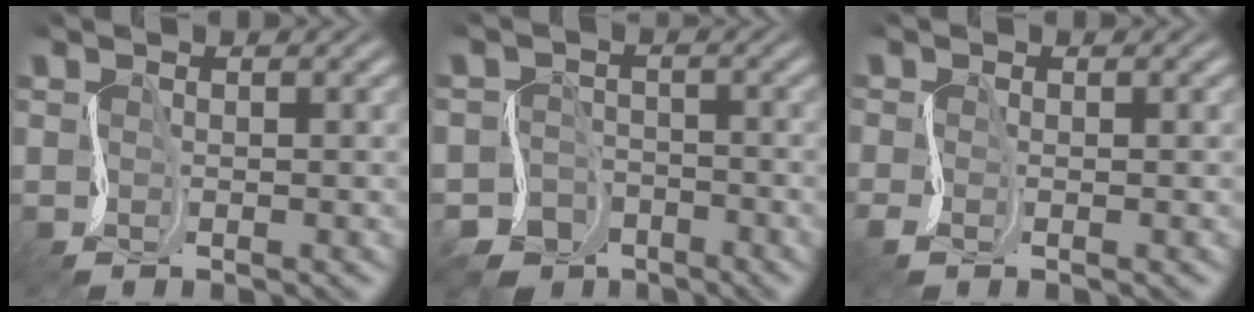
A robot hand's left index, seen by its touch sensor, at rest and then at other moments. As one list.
[{"total": 5.0, "force": [-3.9, 3.0, 0.6], "torque": [-0.005, -0.007, -0.074]}, {"total": 1.1, "force": [-0.7, 0.3, 0.8], "torque": [-0.028, -0.004, -0.021]}]